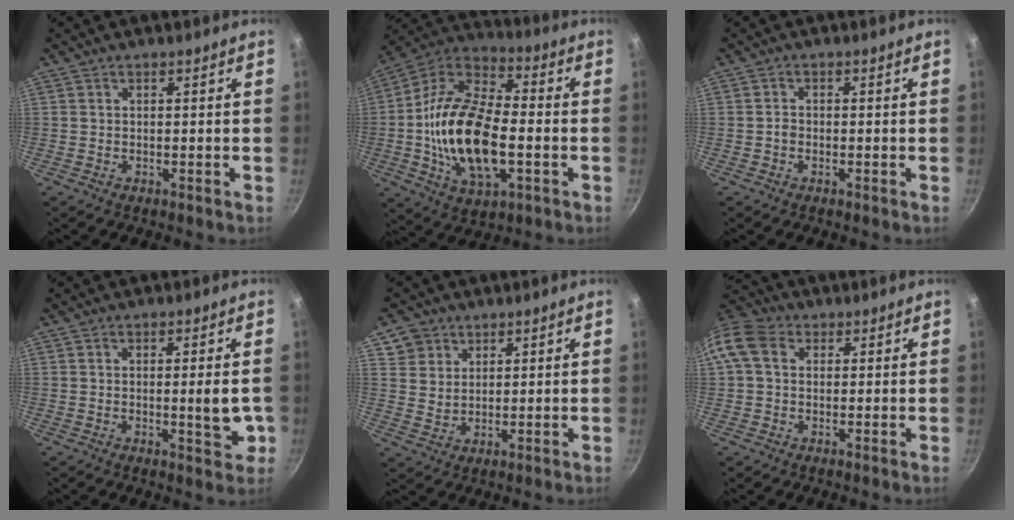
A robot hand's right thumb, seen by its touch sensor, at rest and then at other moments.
{"total": 22.2, "force": [-3.2, 11.7, 18.6], "torque": [-0.342, 0.028, -0.069]}
{"total": 1.2, "force": [-0.4, 0.9, 0.6], "torque": [-0.006, 0.007, -0.007]}
{"total": 5.5, "force": [-0.6, 1.3, 5.3], "torque": [-0.071, -0.010, -0.008]}
{"total": 5.6, "force": [3.1, 4.6, 1.0], "torque": [0.011, -0.002, 0.060]}
{"total": 9.3, "force": [2.0, 7.2, 5.5], "torque": [-0.103, 0.019, 0.019]}